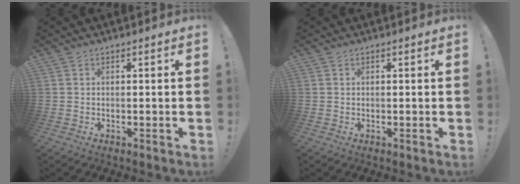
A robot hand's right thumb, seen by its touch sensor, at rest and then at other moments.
{"total": 0.0}